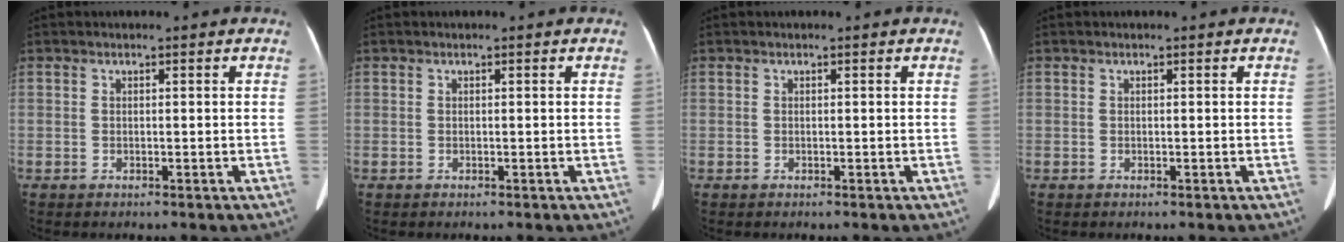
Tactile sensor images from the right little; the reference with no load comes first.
{"total": 0.0}
{"total": 0.0}
{"total": 0.0}